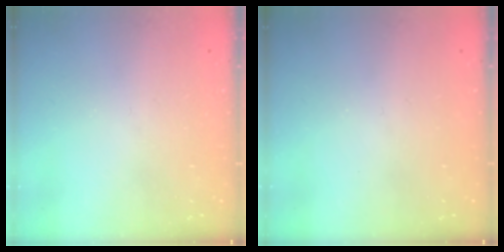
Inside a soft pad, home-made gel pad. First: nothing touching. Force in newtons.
{"total": 0.0}